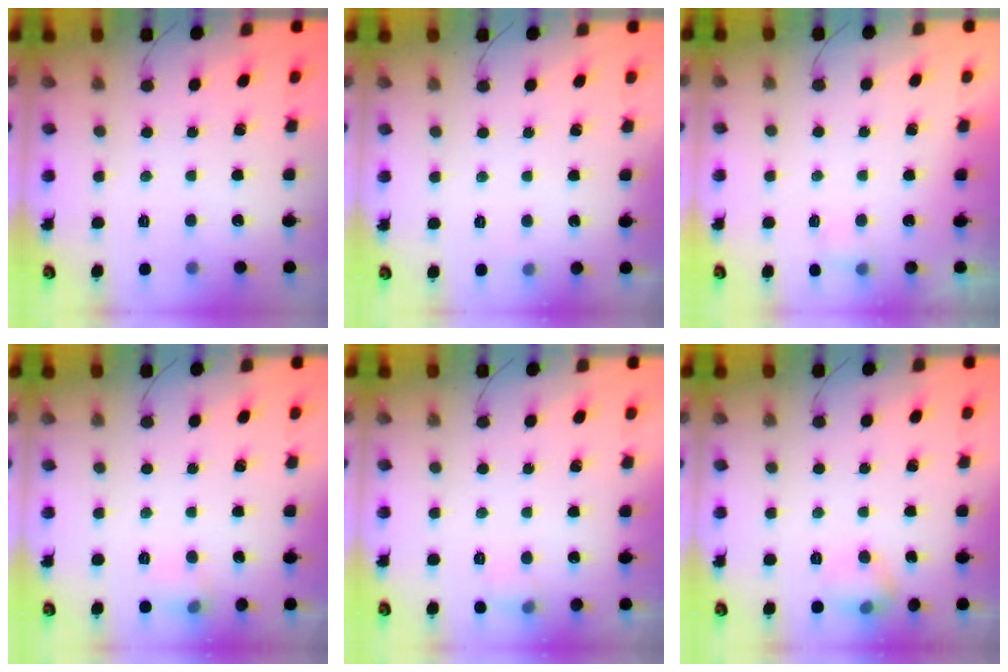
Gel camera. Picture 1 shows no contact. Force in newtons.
{"total": 3.3, "press": 3.1, "slide": 1.1}
{"total": 2.6, "press": 2.5, "slide": 0.7}
{"total": 6.3, "press": 6.1, "slide": 1.7}
{"total": 5.5, "press": 5.3, "slide": 1.7}
{"total": 9.3, "press": 6.9, "slide": 6.2}